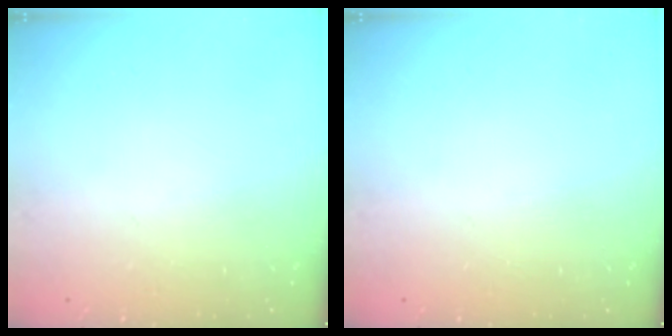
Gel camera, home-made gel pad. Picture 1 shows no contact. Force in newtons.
{"total": 0.0}